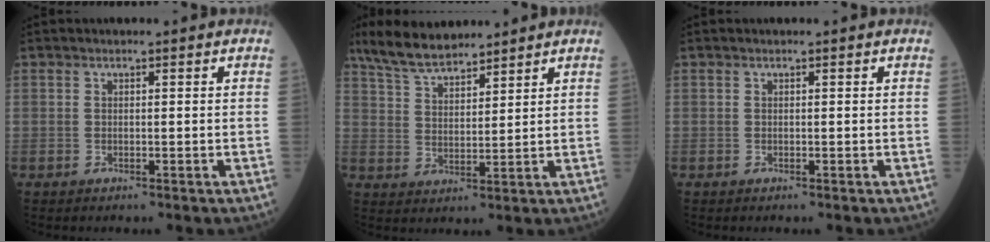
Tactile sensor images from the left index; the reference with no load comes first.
{"total": 8.2, "force": [7.2, 2.0, 3.5], "torque": [-0.076, 0.012, 0.140]}
{"total": 0.0}